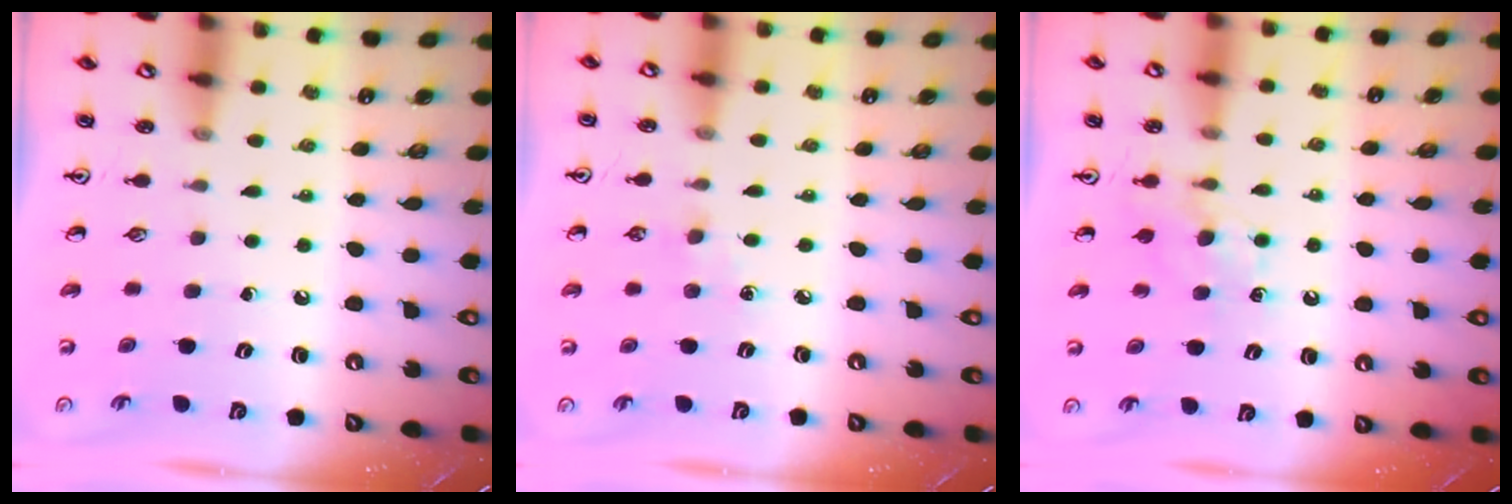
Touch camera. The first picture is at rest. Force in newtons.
{"total": 2.8, "press": 2.8, "slide": 0.4}
{"total": 5.9, "press": 5.8, "slide": 0.8}